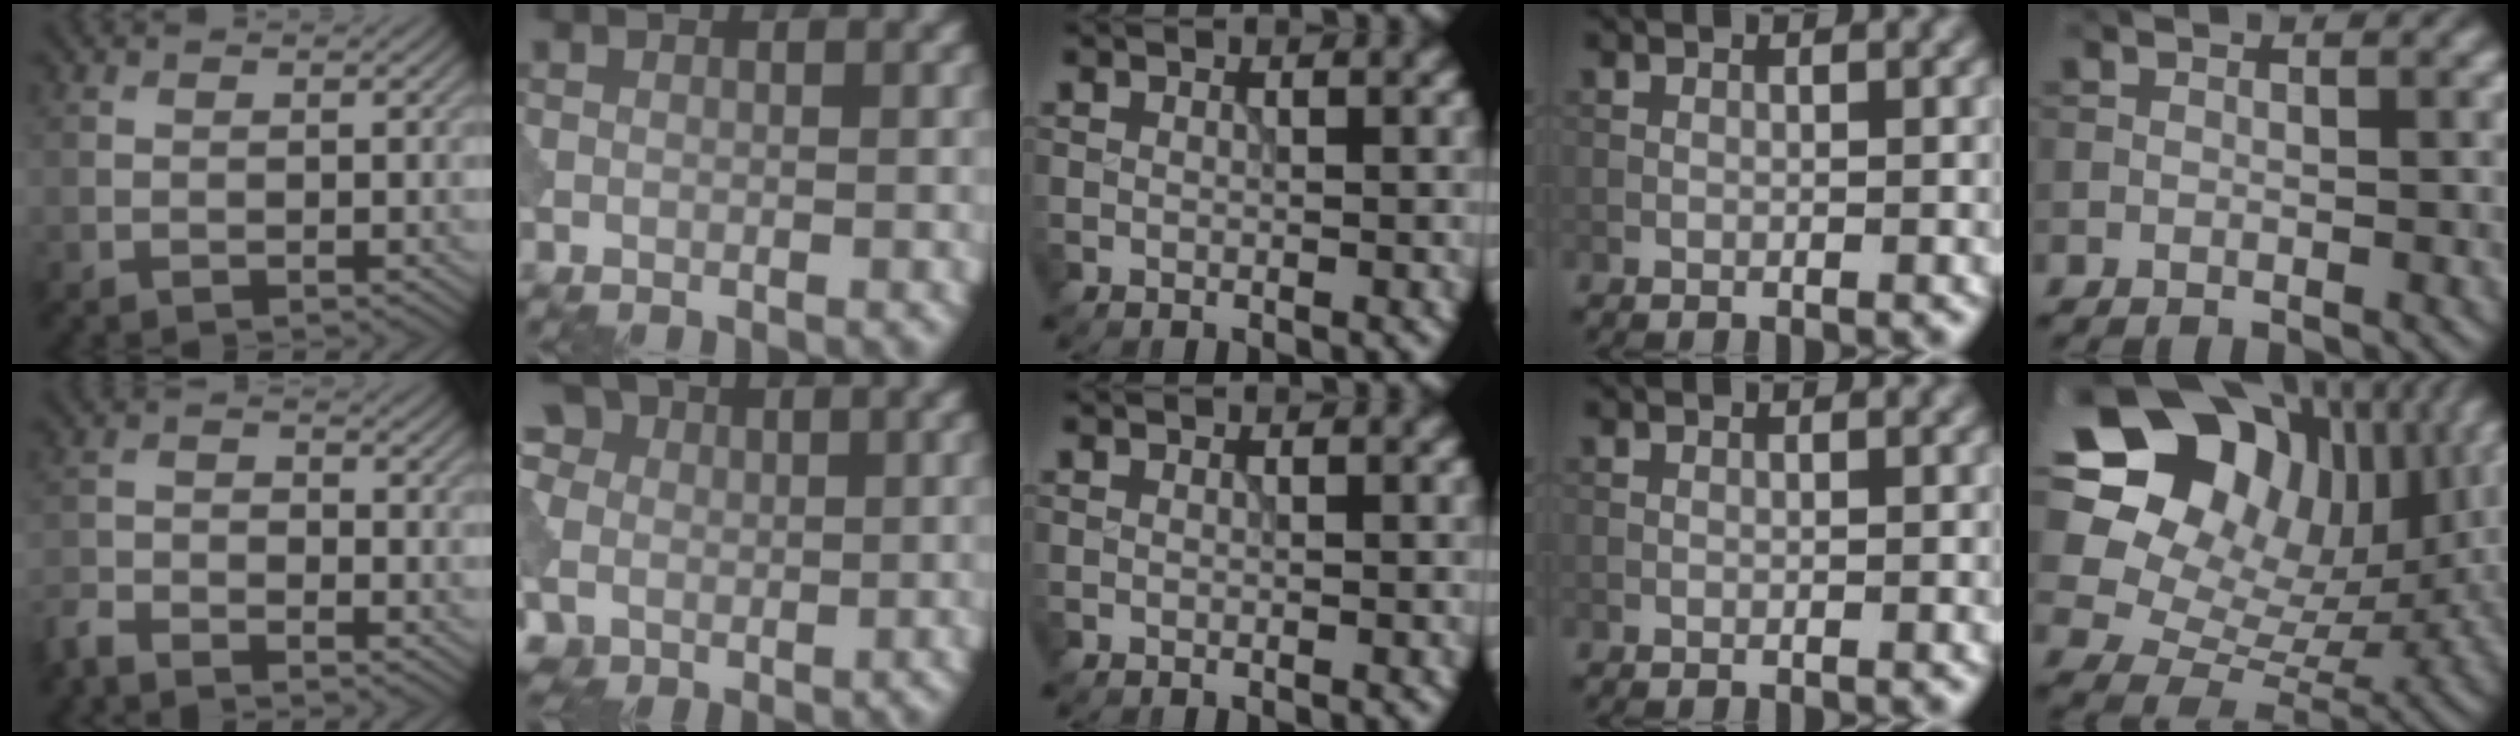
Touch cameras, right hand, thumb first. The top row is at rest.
{"thumb": {"total": 3.5, "force": [-3.2, 0.8, 1.1], "torque": [-0.027, -0.009, -0.079]}, "index": {"total": 15.1, "force": [4.6, 12.4, 7.3], "torque": [-0.187, 0.032, 0.062]}, "little": {"total": 15.2, "force": [5.9, 11.1, 8.6], "torque": [-0.177, 0.033, 0.100]}}